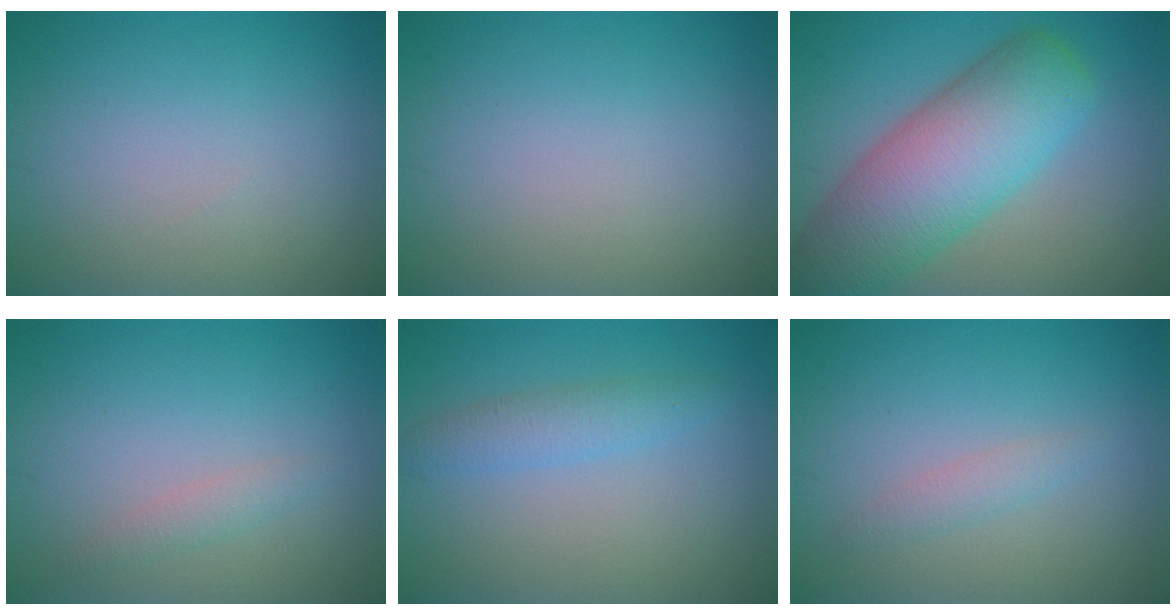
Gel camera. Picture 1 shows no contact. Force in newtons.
{"total": 0.0}
{"total": 10.2, "press": 10.2, "slide": 0.3}
{"total": 1.2, "press": 1.2, "slide": 0.1}
{"total": 2.3, "press": 2.3, "slide": 0.1}
{"total": 1.3, "press": 1.3, "slide": 0.0}